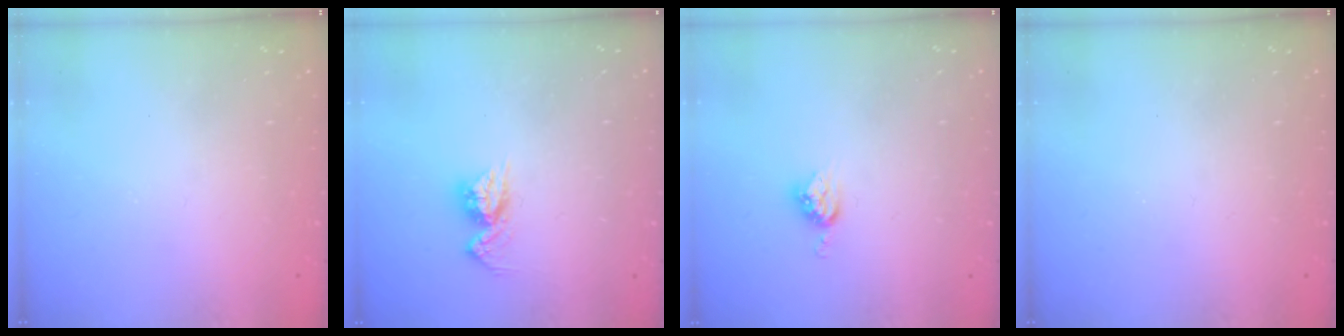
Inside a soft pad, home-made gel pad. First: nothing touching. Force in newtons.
{"total": 8.1, "press": 8.1, "slide": 0.8}
{"total": 5.8, "press": 5.8, "slide": 0.3}
{"total": 0.0}